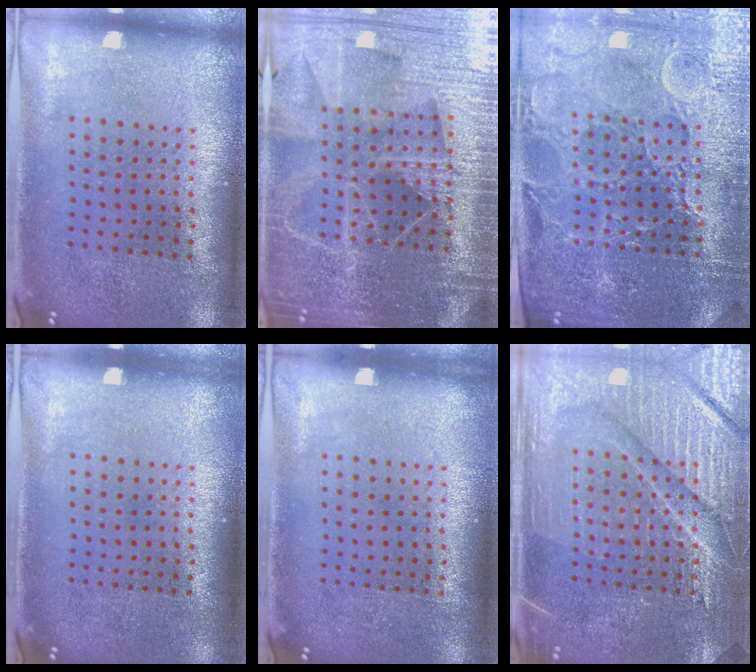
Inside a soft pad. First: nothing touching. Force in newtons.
{"total": 5.3, "press": 4.8, "slide": 2.3}
{"total": 4.3, "press": 4.1, "slide": 1.3}
{"total": 0.0}
{"total": 0.0}
{"total": 4.3, "press": 4.2, "slide": 0.5}